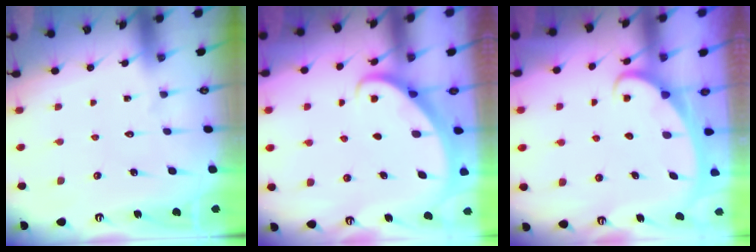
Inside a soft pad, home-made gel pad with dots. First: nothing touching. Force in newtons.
{"total": 2.8, "press": 2.8, "slide": 0.2}
{"total": 2.6, "press": 2.5, "slide": 0.3}